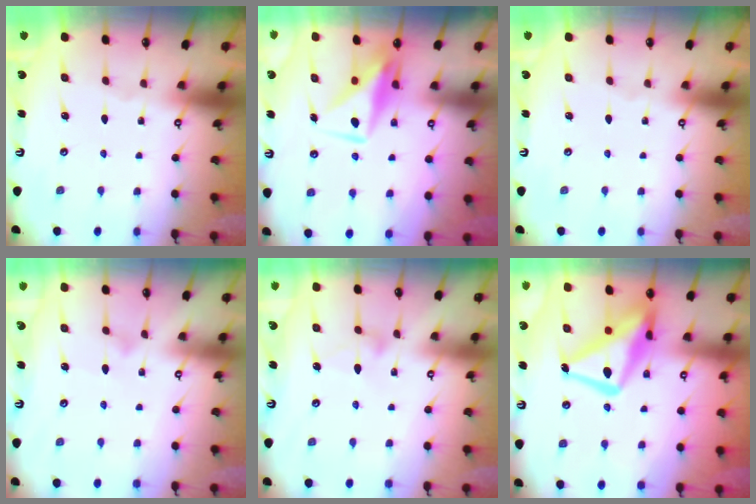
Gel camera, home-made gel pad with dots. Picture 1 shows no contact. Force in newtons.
{"total": 9.3, "press": 9.3, "slide": 0.6}
{"total": 0.0}
{"total": 4.9, "press": 4.9, "slide": 0.4}
{"total": 6.4, "press": 6.4, "slide": 0.4}
{"total": 17.1, "press": 17.0, "slide": 1.5}